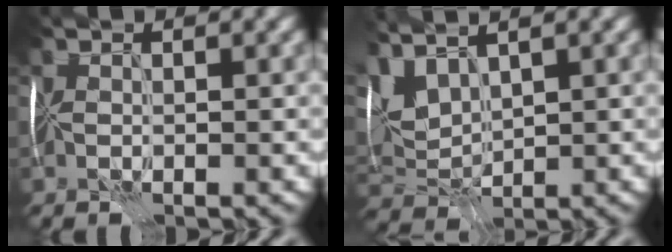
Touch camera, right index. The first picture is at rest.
{"total": 4.9, "force": [2.5, 2.2, 3.6], "torque": [-0.094, 0.012, 0.049]}